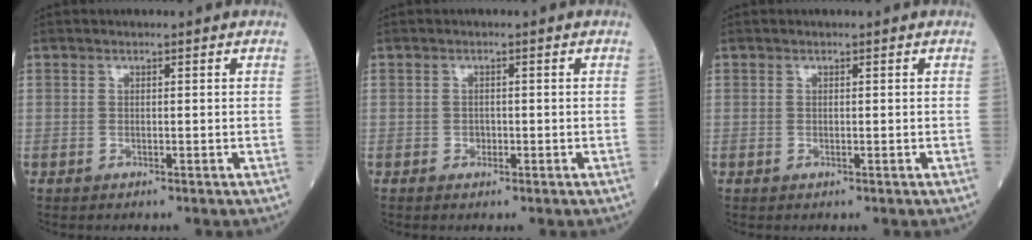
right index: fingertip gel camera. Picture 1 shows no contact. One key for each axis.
{"total": 0.8, "fx": -0.3, "fy": 0.6, "fz": 0.3, "tx": -0.005, "ty": 0.004, "tz": -0.002}
{"total": 0.0}